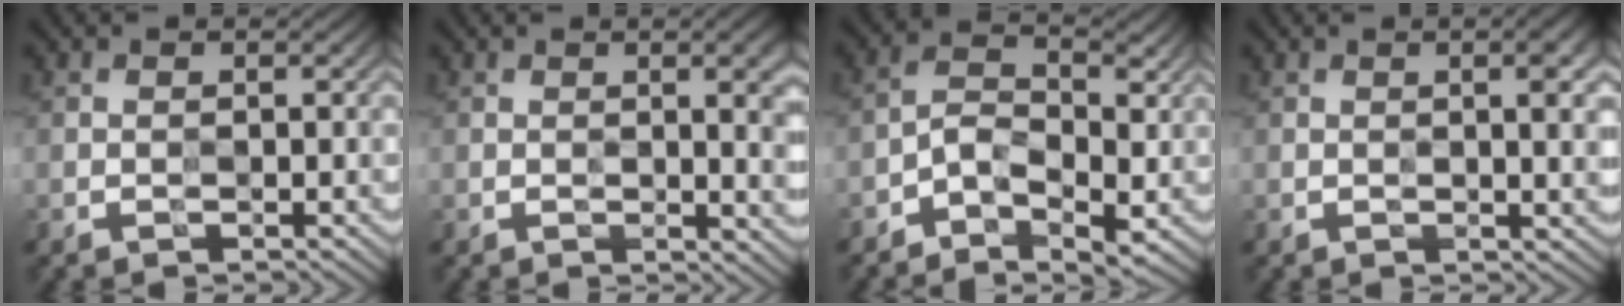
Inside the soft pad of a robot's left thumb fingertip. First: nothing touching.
{"total": 6.8, "force": [0.6, 2.0, 6.5], "torque": [-0.081, 0.002, 0.011]}
{"total": 4.8, "force": [-1.9, 2.5, 3.6], "torque": [-0.069, 0.005, -0.045]}
{"total": 4.9, "force": [0.8, 1.0, 4.7], "torque": [-0.068, 0.006, 0.014]}